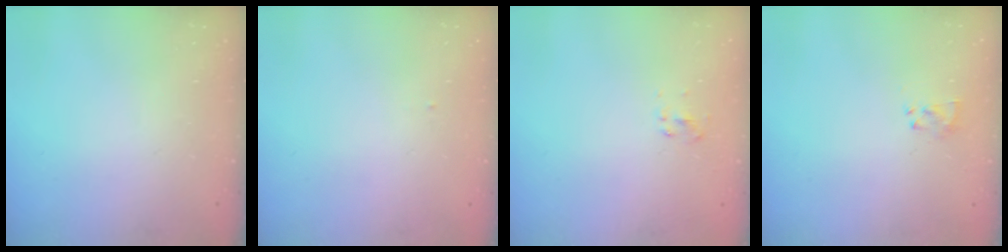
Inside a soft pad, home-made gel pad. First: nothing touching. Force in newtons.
{"total": 0.9, "press": 0.8, "slide": 0.3}
{"total": 2.6, "press": 2.4, "slide": 0.9}
{"total": 2.3, "press": 2.1, "slide": 0.9}